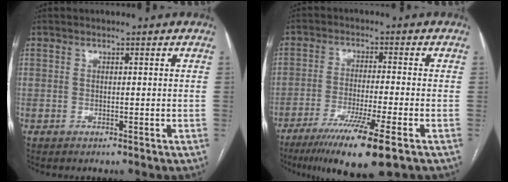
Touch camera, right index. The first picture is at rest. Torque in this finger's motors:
{"motor_torque": [1.40, -0.73, 0.81, 0.19]}